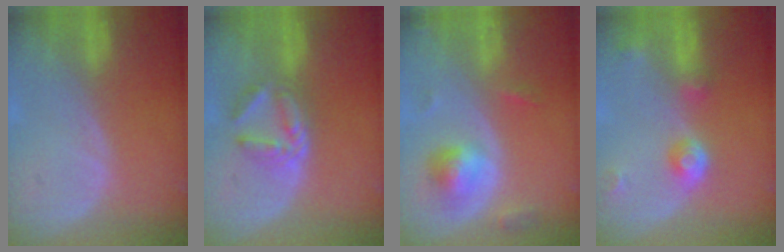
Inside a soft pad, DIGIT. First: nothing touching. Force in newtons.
{"total": 6.0, "press": 5.3, "slide": 2.8}
{"total": 5.5, "press": 5.2, "slide": 1.8}
{"total": 4.8, "press": 4.4, "slide": 1.9}